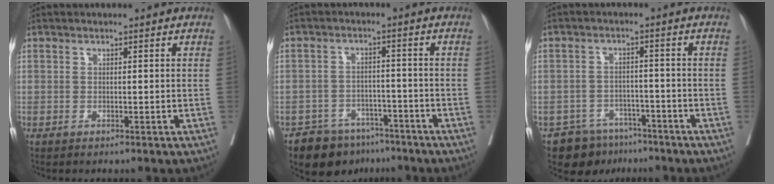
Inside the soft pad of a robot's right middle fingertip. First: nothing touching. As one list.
[{"total": 8.7, "force": [-7.0, 4.8, 1.9], "torque": [-0.022, 0.009, -0.103]}, {"total": 7.4, "force": [-6.0, 4.3, 1.0], "torque": [-0.006, 0.007, -0.089]}]